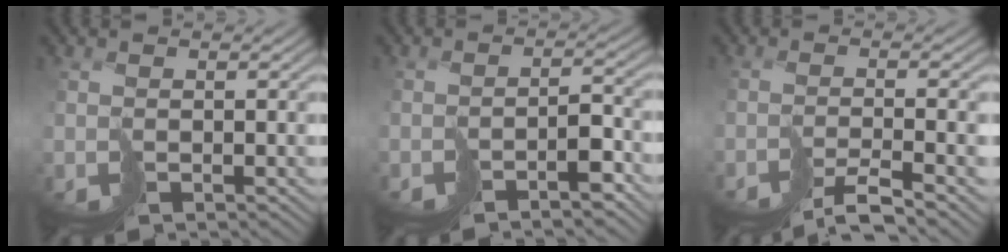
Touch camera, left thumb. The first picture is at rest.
{"total": 3.4, "force": [-2.8, 0.5, 1.8], "torque": [-0.012, 0.007, -0.048]}
{"total": 4.6, "force": [-3.5, -0.2, 2.9], "torque": [-0.040, 0.000, -0.059]}